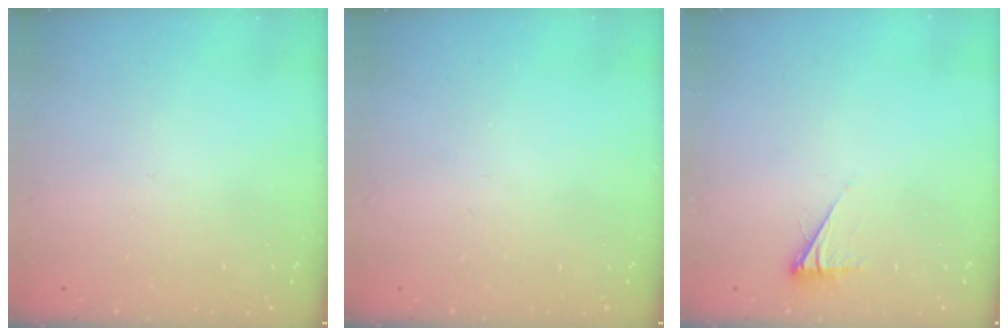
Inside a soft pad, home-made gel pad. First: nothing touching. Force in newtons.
{"total": 0.0}
{"total": 2.6, "press": 2.6, "slide": 0.4}